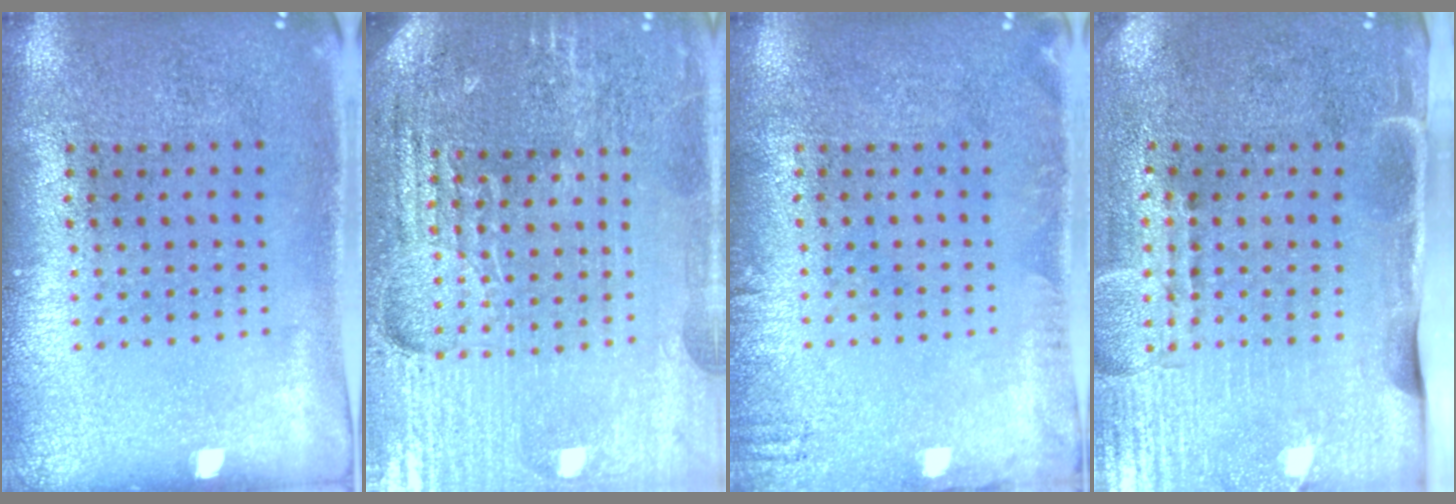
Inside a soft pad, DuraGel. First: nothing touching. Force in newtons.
{"total": 4.9, "press": 4.6, "slide": 1.7}
{"total": 1.4, "press": 1.3, "slide": 0.2}
{"total": 4.4, "press": 3.7, "slide": 2.4}